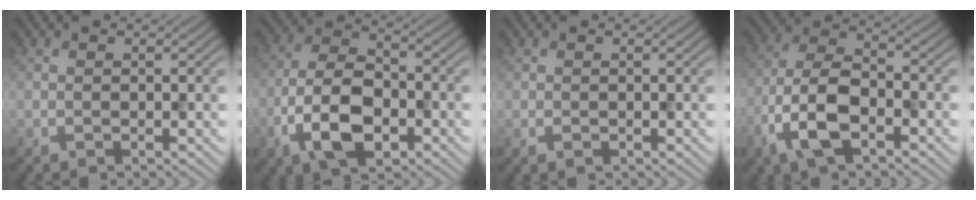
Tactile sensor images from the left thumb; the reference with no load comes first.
{"total": 9.7, "force": [-4.2, 5.0, 7.2], "torque": [-0.154, 0.001, -0.090]}
{"total": 0.8, "force": [-0.2, 0.5, 0.5], "torque": [-0.014, -0.001, -0.002]}
{"total": 9.0, "force": [-4.3, 4.0, 6.8], "torque": [-0.146, 0.003, -0.096]}